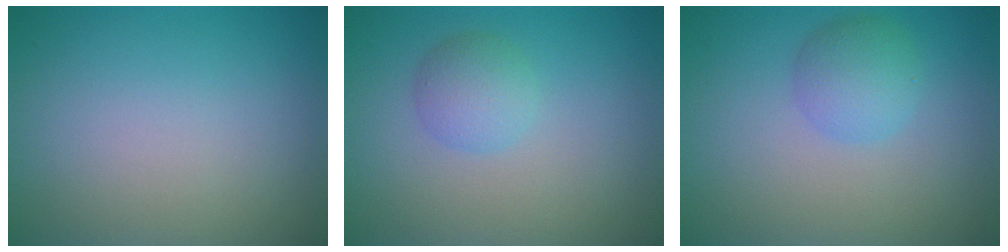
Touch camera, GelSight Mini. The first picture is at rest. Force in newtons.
{"total": 2.3, "press": 2.3, "slide": 0.1}
{"total": 2.8, "press": 2.8, "slide": 0.1}